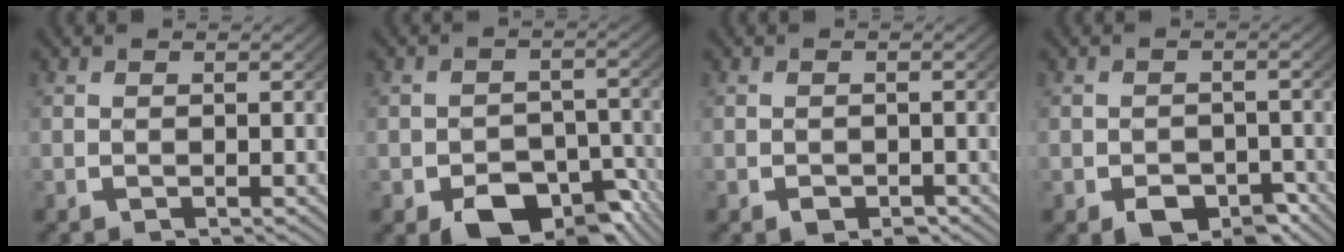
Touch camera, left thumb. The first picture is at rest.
{"total": 9.0, "force": [-5.3, 5.4, 4.8], "torque": [-0.084, -0.050, -0.068]}
{"total": 1.7, "force": [-0.9, 1.1, 0.8], "torque": [-0.009, -0.012, -0.013]}
{"total": 4.9, "force": [-2.6, 3.2, 2.7], "torque": [-0.042, -0.033, -0.034]}